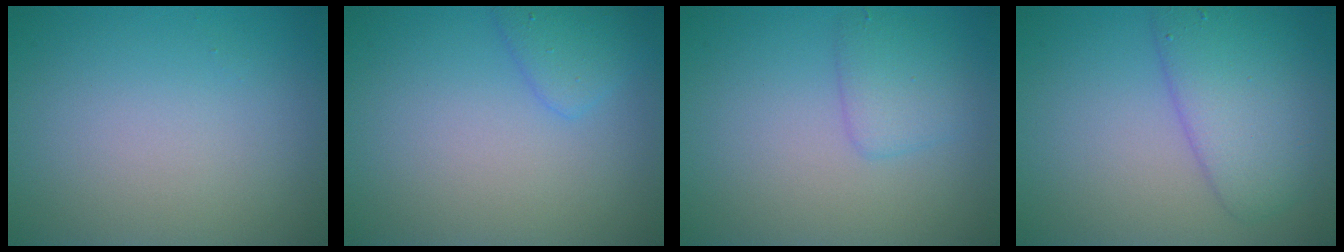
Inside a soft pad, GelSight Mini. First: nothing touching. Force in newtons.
{"total": 1.9, "press": 1.9, "slide": 0.1}
{"total": 2.2, "press": 2.2, "slide": 0.1}
{"total": 5.0, "press": 5.0, "slide": 0.1}